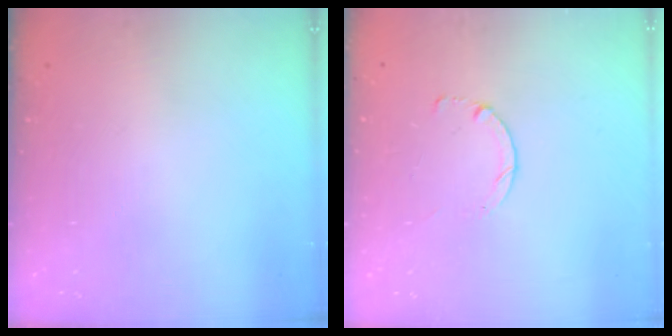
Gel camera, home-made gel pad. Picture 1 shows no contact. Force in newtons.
{"total": 0.0}